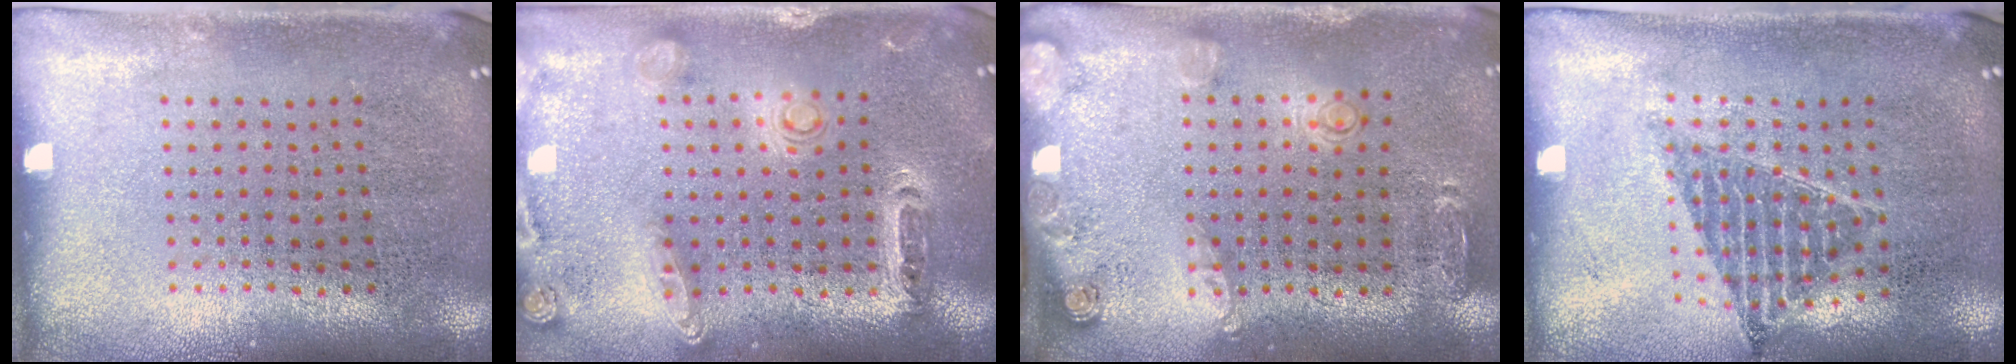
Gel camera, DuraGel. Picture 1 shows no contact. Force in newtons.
{"total": 1.4, "press": 1.4, "slide": 0.2}
{"total": 1.5, "press": 1.4, "slide": 0.7}
{"total": 0.9, "press": 0.9, "slide": 0.2}